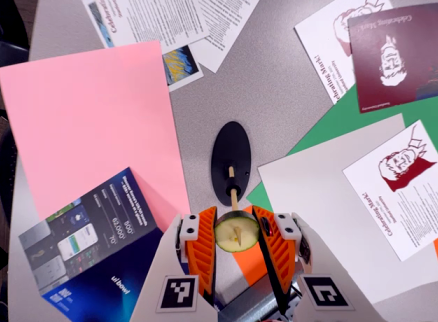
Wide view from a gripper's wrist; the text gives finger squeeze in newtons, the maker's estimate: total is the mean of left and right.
{"total": 13.6, "left": 12.8, "right": 14.3}